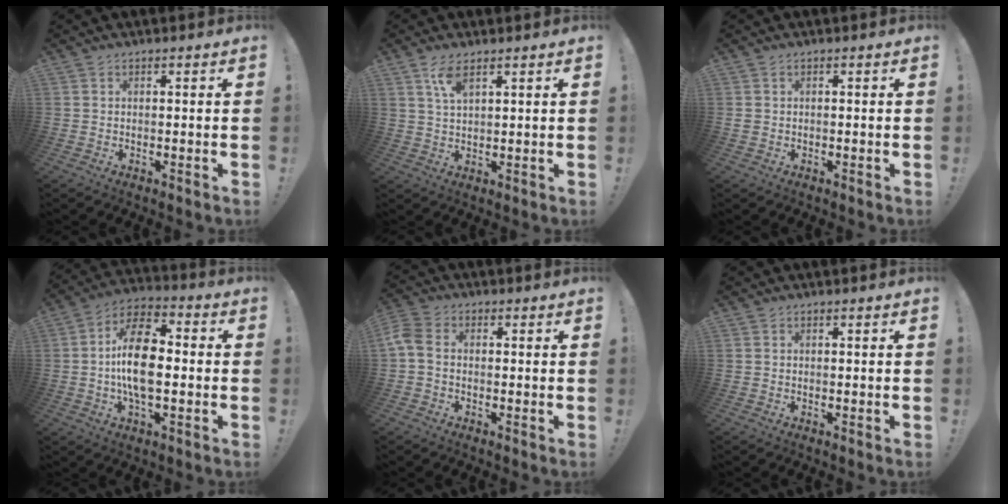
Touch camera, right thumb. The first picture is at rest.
{"total": 5.2, "force": [3.1, 2.0, 3.6], "torque": [-0.062, -0.009, 0.053]}
{"total": 0.8, "force": [-0.3, 0.7, 0.4], "torque": [-0.014, 0.006, -0.004]}
{"total": 15.8, "force": [-1.0, 8.2, 13.5], "torque": [-0.242, 0.010, -0.022]}
{"total": 5.5, "force": [-0.4, 3.9, 3.9], "torque": [-0.094, 0.009, -0.003]}
{"total": 0.0}